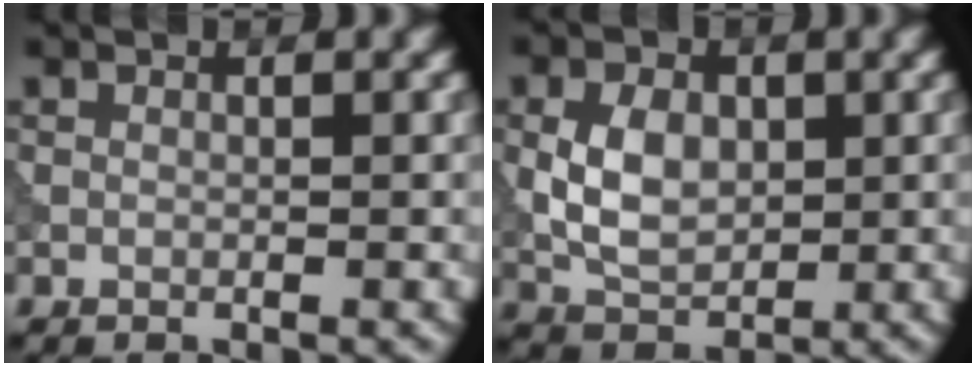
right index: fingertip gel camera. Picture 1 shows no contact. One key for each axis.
{"total": 4.5, "fx": 0.2, "fy": 3.1, "fz": 3.3, "tx": -0.069, "ty": 0.000, "tz": 0.004}